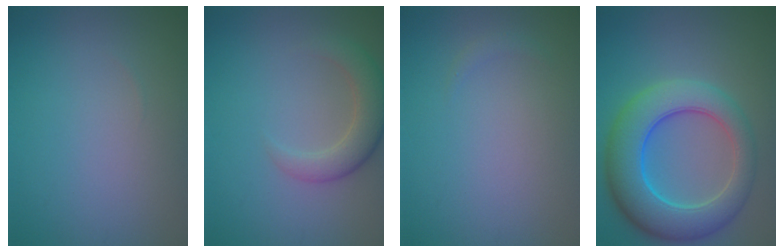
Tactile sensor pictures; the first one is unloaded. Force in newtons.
{"total": 3.5, "press": 3.5, "slide": 0.4}
{"total": 0.6, "press": 0.6, "slide": 0.0}
{"total": 8.8, "press": 8.8, "slide": 0.4}